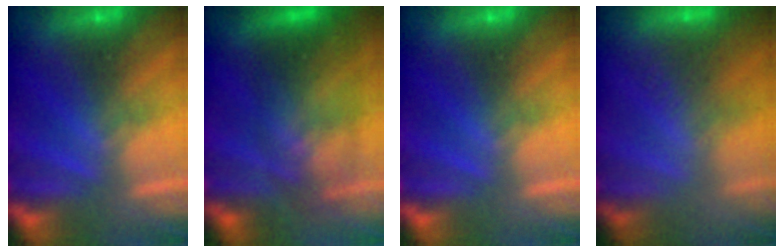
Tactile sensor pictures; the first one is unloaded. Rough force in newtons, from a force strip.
{"total": 2.8}
{"total": 0.0}
{"total": 3.0}